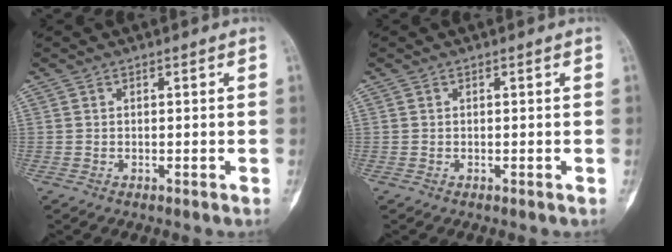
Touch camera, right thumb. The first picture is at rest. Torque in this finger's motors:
{"motor_torque": [0.00, 0.00, 0.02, 0.01, 0.01]}